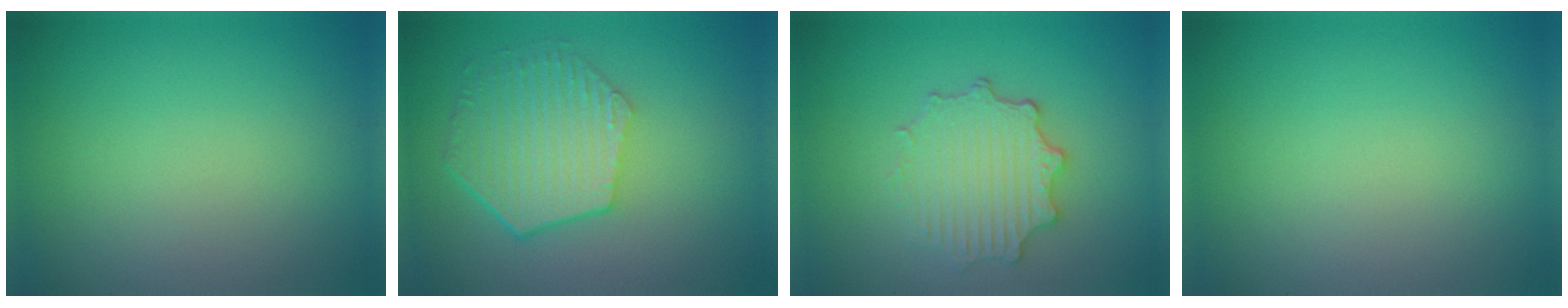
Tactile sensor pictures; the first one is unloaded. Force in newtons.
{"total": 6.1, "press": 4.7, "slide": 3.9}
{"total": 4.0, "press": 3.5, "slide": 1.8}
{"total": 0.0}